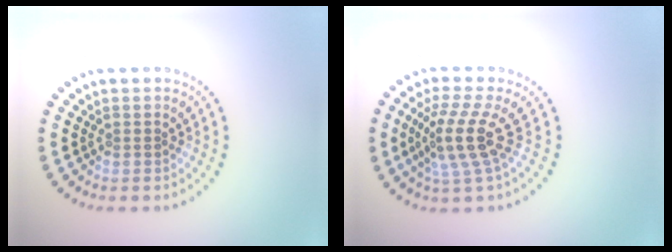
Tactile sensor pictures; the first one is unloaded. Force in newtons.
{"total": 4.0, "press": 3.1, "slide": 2.6}